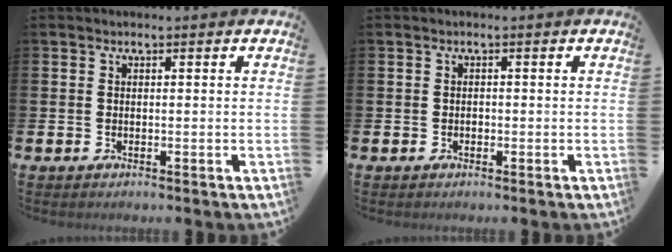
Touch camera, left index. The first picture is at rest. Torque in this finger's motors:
{"motor_torque": [0.06, 0.01, -0.02, 0.00]}